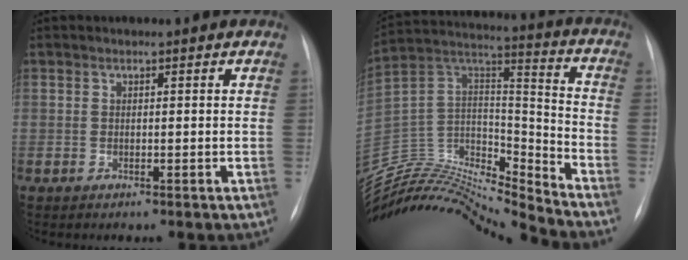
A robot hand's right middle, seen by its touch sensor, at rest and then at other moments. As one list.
[{"total": 22.1, "force": [-21.5, 1.3, 4.9], "torque": [-0.092, 0.049, -0.366]}]